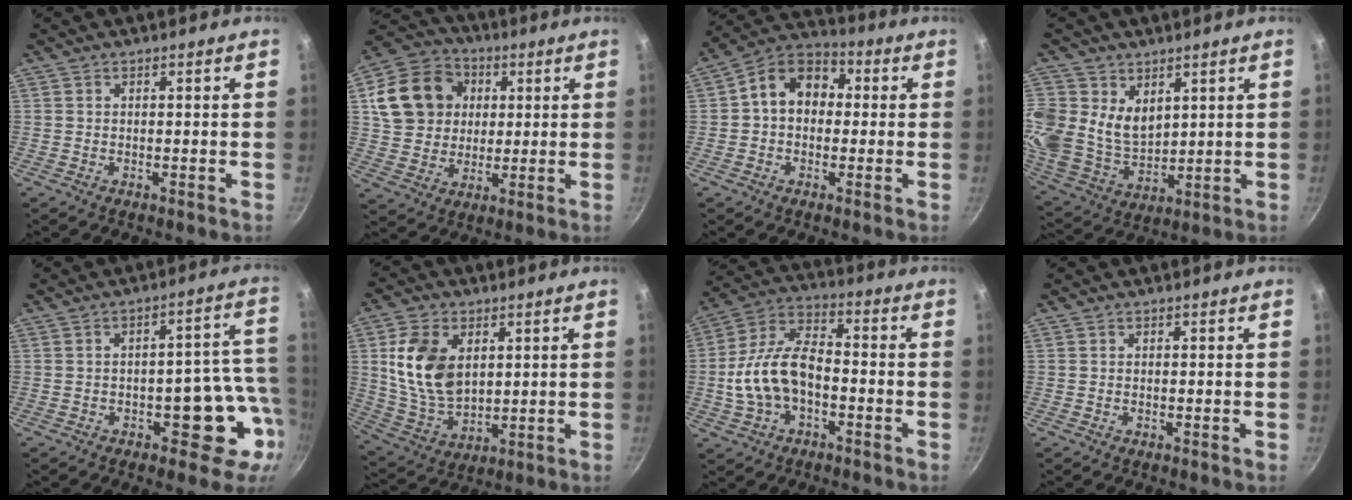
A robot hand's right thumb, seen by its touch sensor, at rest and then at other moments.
{"total": 15.8, "force": [3.8, 13.4, 7.5], "torque": [-0.120, 0.015, 0.067]}
{"total": 10.8, "force": [0.8, 8.3, 6.9], "torque": [-0.075, 0.033, -0.011]}
{"total": 16.7, "force": [5.7, 12.6, 9.3], "torque": [-0.219, -0.016, 0.128]}
{"total": 11.0, "force": [-3.1, 6.3, 8.5], "torque": [-0.042, 0.039, -0.031]}
{"total": 14.1, "force": [3.3, 9.4, 10.0], "torque": [-0.170, -0.020, 0.075]}
{"total": 14.2, "force": [-2.8, 8.2, 11.2], "torque": [-0.193, 0.044, -0.064]}
{"total": 0.0}